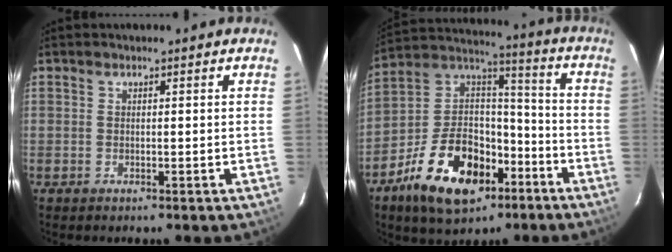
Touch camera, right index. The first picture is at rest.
{"total": 21.1, "force": [-10.9, 12.5, 13.1], "torque": [-0.267, 0.037, -0.175]}